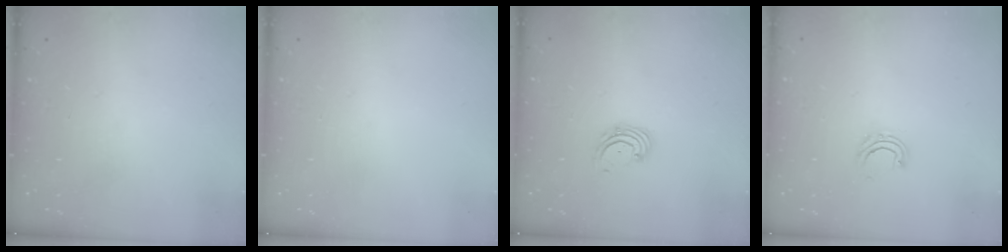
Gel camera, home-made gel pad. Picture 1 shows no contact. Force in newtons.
{"total": 0.0}
{"total": 2.7, "press": 2.7, "slide": 0.6}
{"total": 6.3, "press": 6.2, "slide": 1.0}